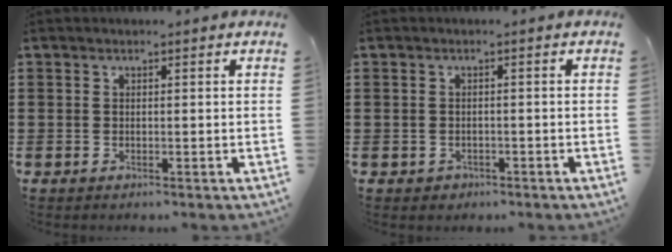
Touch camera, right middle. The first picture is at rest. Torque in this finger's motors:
{"motor_torque": [0.28, -0.20, -0.01, 0.00]}